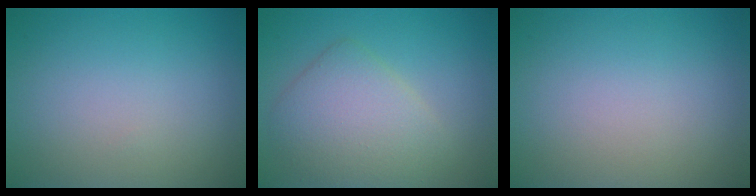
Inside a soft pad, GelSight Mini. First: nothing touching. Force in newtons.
{"total": 4.9, "press": 4.9, "slide": 0.1}
{"total": 0.0}